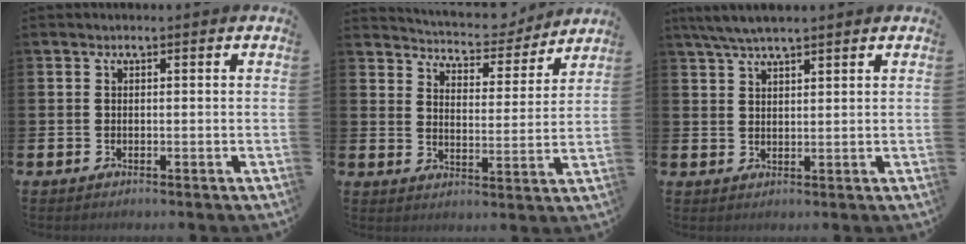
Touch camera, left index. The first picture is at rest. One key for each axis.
{"total": 5.8, "fx": 5.7, "fy": 1.2, "fz": 0.5, "tx": -0.026, "ty": -0.049, "tz": 0.095}
{"total": 4.5, "fx": 3.9, "fy": 0.7, "fz": 2.1, "tx": -0.055, "ty": -0.002, "tz": 0.073}